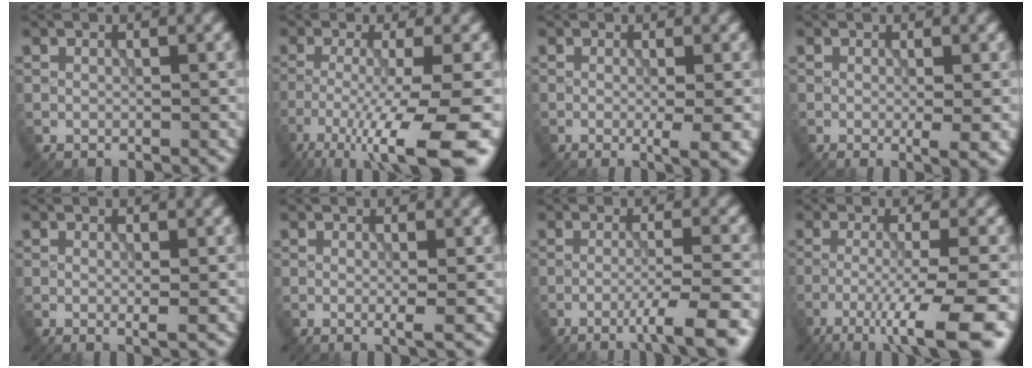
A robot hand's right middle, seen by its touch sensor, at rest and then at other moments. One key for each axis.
{"total": 9.8, "fx": -5.5, "fy": 1.8, "fz": 7.9, "tx": -0.136, "ty": -0.012, "tz": -0.094}
{"total": 3.8, "fx": -0.7, "fy": 0.9, "fz": 3.6, "tx": -0.052, "ty": -0.007, "tz": -0.008}
{"total": 2.8, "fx": -0.3, "fy": 0.7, "fz": 2.7, "tx": -0.040, "ty": -0.006, "tz": -0.003}
{"total": 1.1, "fx": 0.1, "fy": 0.2, "fz": 1.1, "tx": -0.020, "ty": -0.002, "tz": -0.002}
{"total": 1.6, "fx": -0.1, "fy": 0.3, "fz": 1.5, "tx": -0.027, "ty": -0.005, "tz": -0.006}
{"total": 5.2, "fx": -2.9, "fy": 0.5, "fz": 4.3, "tx": -0.063, "ty": 0.008, "tz": -0.054}
{"total": 8.2, "fx": -4.8, "fy": 1.3, "fz": 6.5, "tx": -0.103, "ty": -0.001, "tz": -0.084}